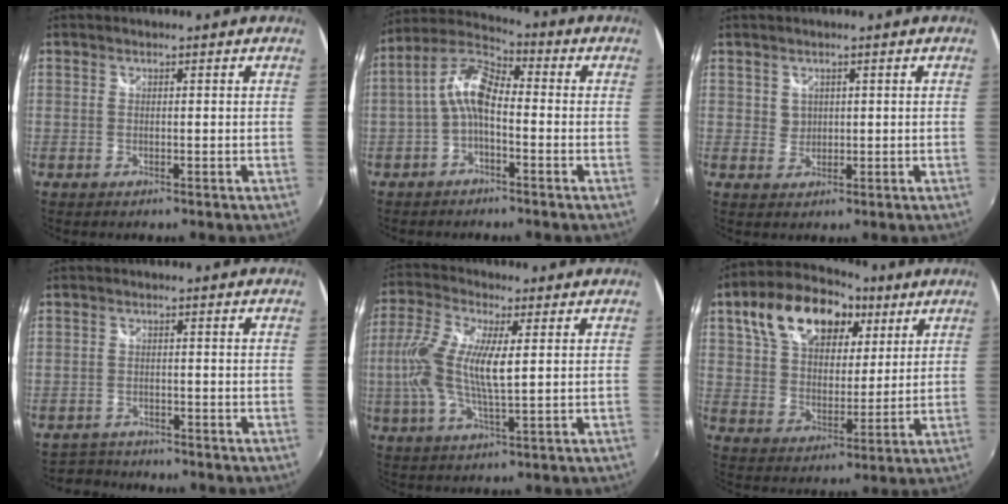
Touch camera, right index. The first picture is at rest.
{"total": 8.1, "force": [-1.7, 3.6, 7.1], "torque": [-0.156, 0.024, -0.036]}
{"total": 1.9, "force": [0.9, 1.6, 0.2], "torque": [0.005, 0.008, 0.017]}
{"total": 3.3, "force": [-3.0, 1.2, -0.4], "torque": [-0.008, 0.004, -0.056]}
{"total": 11.8, "force": [1.0, 3.2, 11.4], "torque": [-0.235, 0.006, 0.016]}
{"total": 19.7, "force": [10.0, 11.5, 12.4], "torque": [-0.255, 0.059, 0.173]}